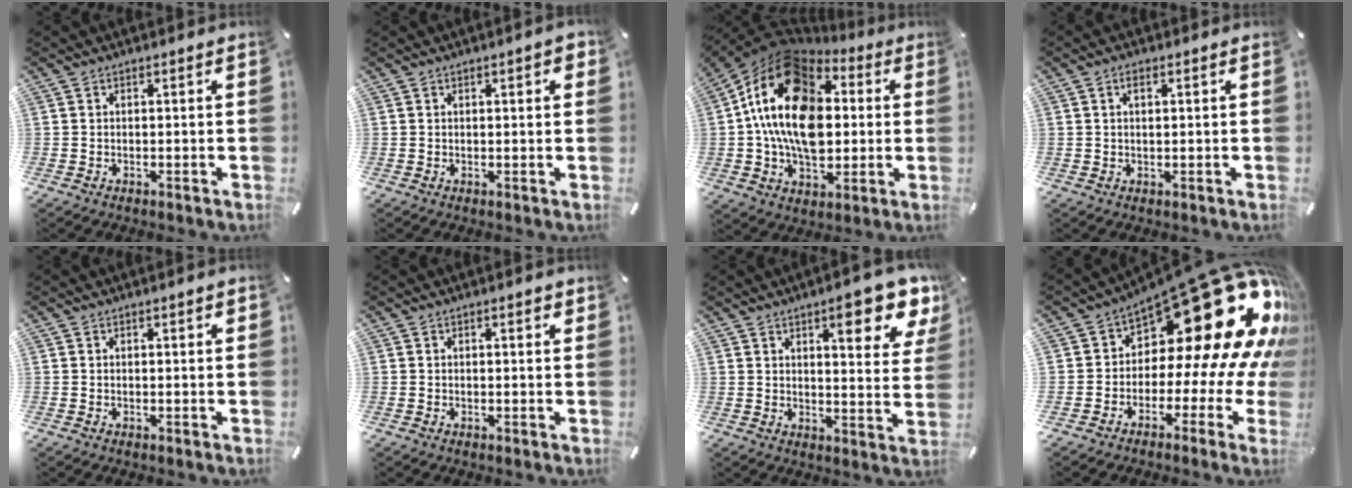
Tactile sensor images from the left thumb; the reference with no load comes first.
{"total": 1.9, "force": [0.7, 0.5, 1.7], "torque": [-0.027, -0.001, 0.010]}
{"total": 22.8, "force": [2.8, 16.0, 16.0], "torque": [-0.323, -0.004, 0.045]}
{"total": 1.6, "force": [0.5, 0.7, 1.3], "torque": [-0.028, 0.003, 0.008]}
{"total": 0.6, "force": [0.3, 0.1, 0.5], "torque": [-0.010, 0.001, 0.005]}
{"total": 1.3, "force": [0.6, 0.3, 1.1], "torque": [-0.015, -0.002, 0.007]}
{"total": 13.0, "force": [8.0, 3.6, 9.6], "torque": [-0.119, -0.049, 0.125]}
{"total": 28.7, "force": [11.7, 13.5, 22.5], "torque": [-0.318, -0.116, 0.228]}